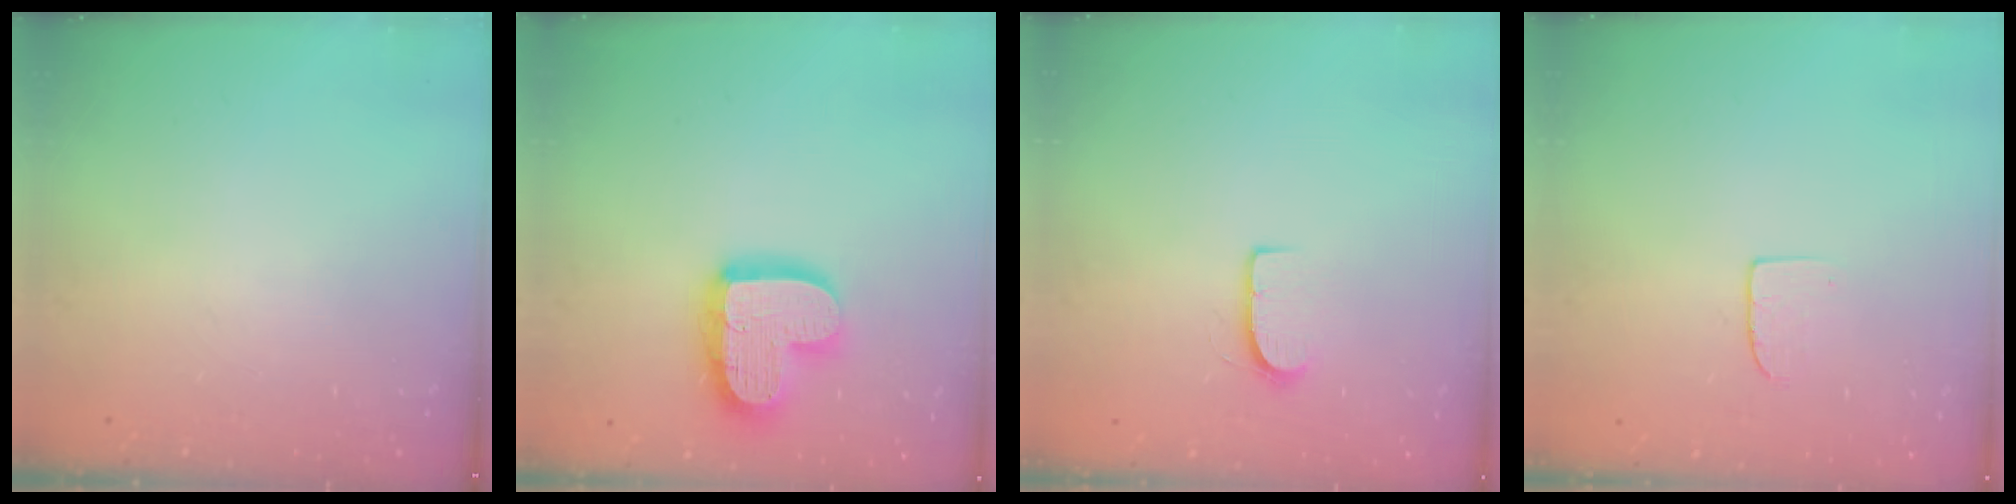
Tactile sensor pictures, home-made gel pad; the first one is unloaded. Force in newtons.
{"total": 17.1, "press": 17.0, "slide": 1.5}
{"total": 7.0, "press": 7.0, "slide": 0.5}
{"total": 4.7, "press": 4.7, "slide": 0.4}